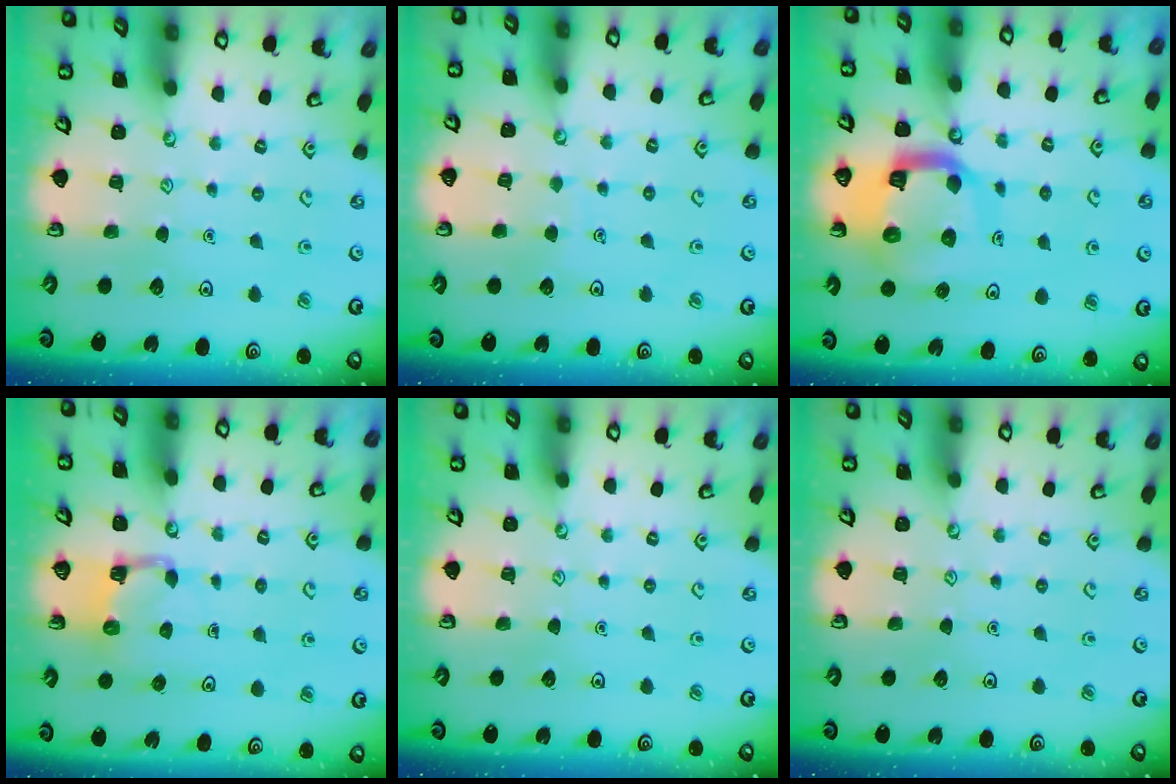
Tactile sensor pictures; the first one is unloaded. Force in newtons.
{"total": 2.8, "press": 2.8, "slide": 0.1}
{"total": 12.1, "press": 12.0, "slide": 1.4}
{"total": 3.4, "press": 3.4, "slide": 0.6}
{"total": 0.0}
{"total": 0.0}